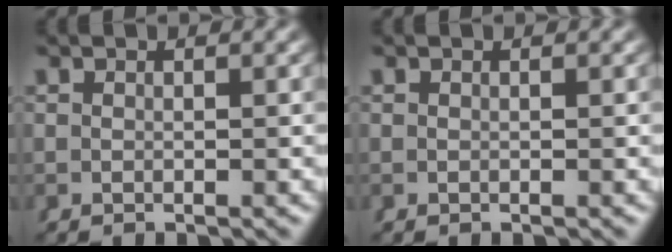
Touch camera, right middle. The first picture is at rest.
{"total": 0.0}